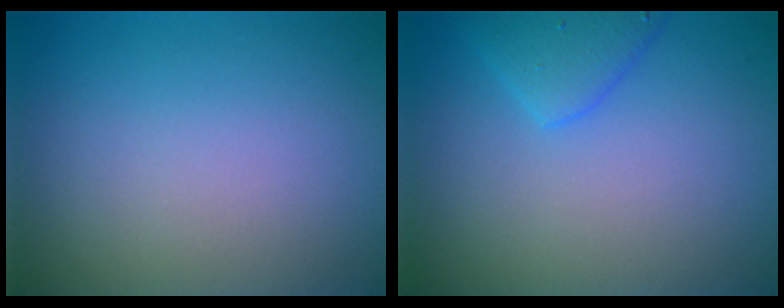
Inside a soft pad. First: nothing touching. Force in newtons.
{"total": 2.5, "press": 2.5, "slide": 0.2}